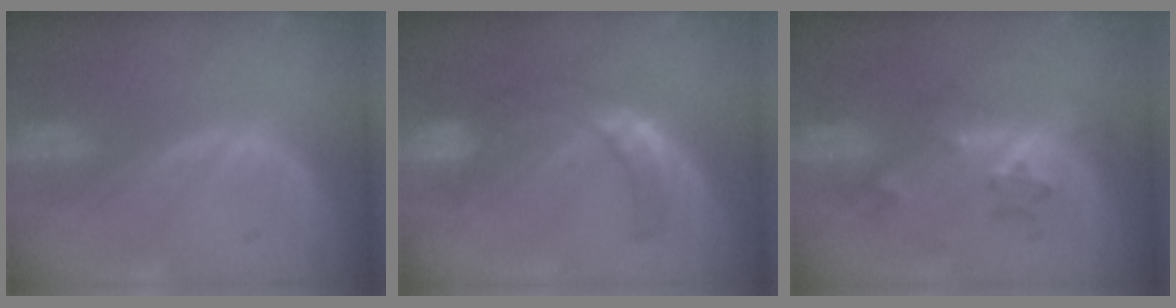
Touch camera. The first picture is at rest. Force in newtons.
{"total": 7.6, "press": 6.5, "slide": 4.0}
{"total": 6.2, "press": 5.4, "slide": 3.0}